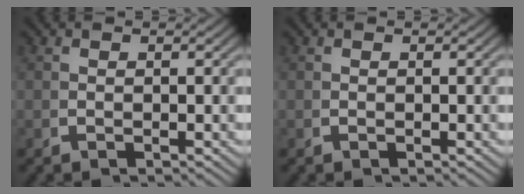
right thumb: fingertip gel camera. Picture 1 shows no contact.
{"total": 0.0}